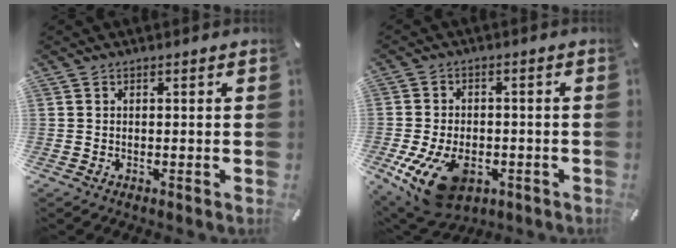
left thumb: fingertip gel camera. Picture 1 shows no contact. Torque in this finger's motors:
{"motor_torque": [1.02, 3.14, 0.94, 0.00, 0.19]}